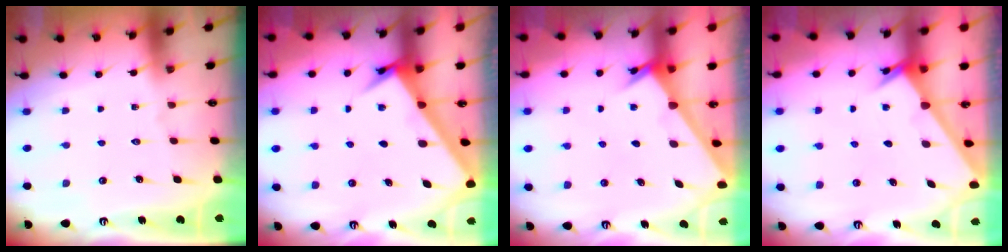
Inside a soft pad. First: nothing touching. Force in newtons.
{"total": 4.2, "press": 4.2, "slide": 0.5}
{"total": 2.2, "press": 2.2, "slide": 0.2}
{"total": 2.5, "press": 2.5, "slide": 0.2}